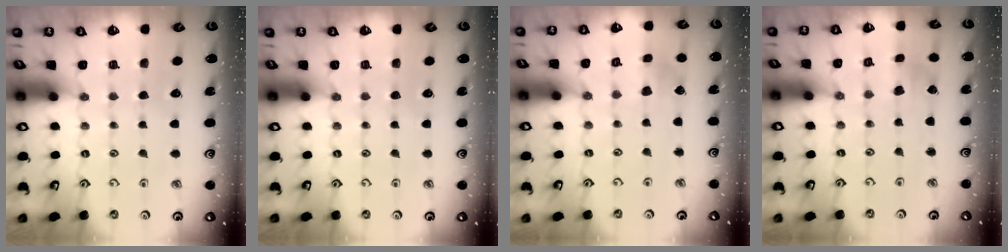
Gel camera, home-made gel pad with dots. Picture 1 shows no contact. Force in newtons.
{"total": 0.0}
{"total": 2.6, "press": 2.5, "slide": 0.4}
{"total": 1.1, "press": 1.1, "slide": 0.2}